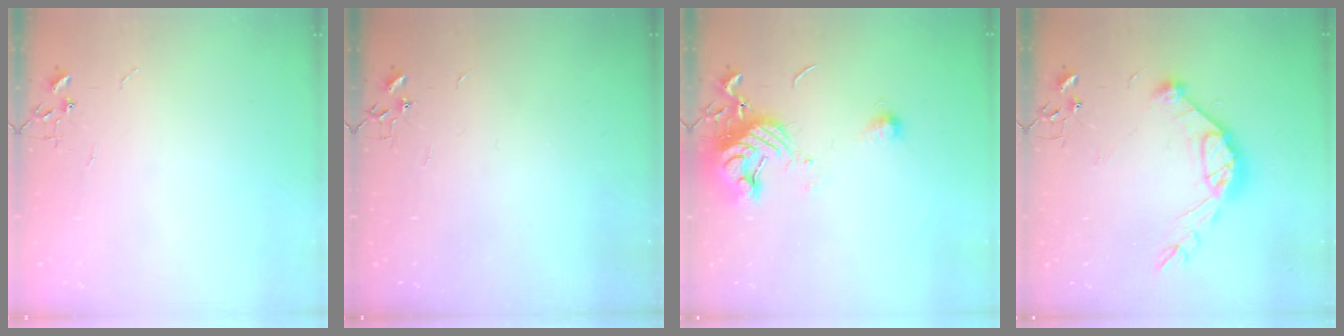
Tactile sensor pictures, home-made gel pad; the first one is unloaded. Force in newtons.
{"total": 2.3, "press": 2.3, "slide": 0.4}
{"total": 12.9, "press": 12.8, "slide": 1.3}
{"total": 15.2, "press": 15.1, "slide": 1.2}